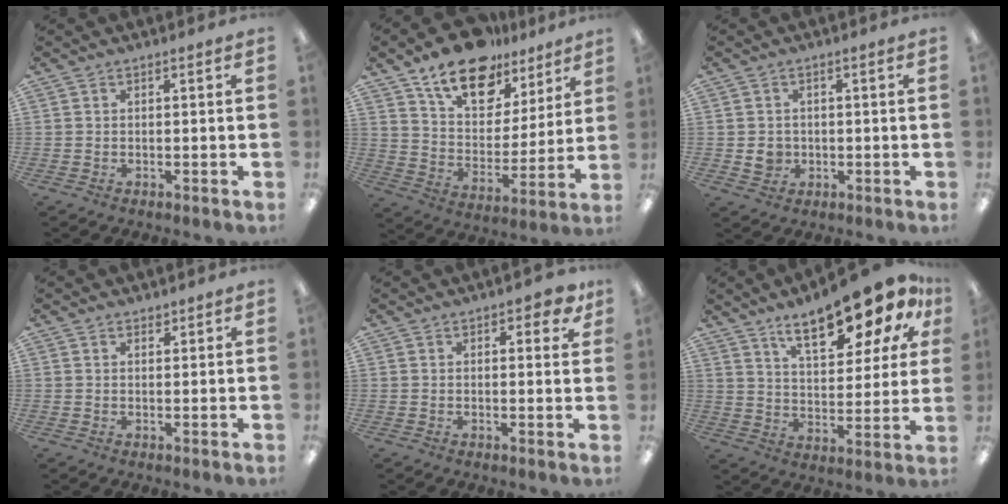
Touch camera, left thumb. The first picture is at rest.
{"total": 17.5, "force": [12.8, 9.2, 7.6], "torque": [-0.142, -0.076, 0.231]}
{"total": 3.6, "force": [-0.2, 3.4, 1.2], "torque": [-0.008, 0.000, -0.004]}
{"total": 1.5, "force": [1.3, 0.8, 0.2], "torque": [0.003, -0.003, 0.023]}
{"total": 3.7, "force": [2.4, 1.7, 2.2], "torque": [-0.024, -0.004, 0.038]}
{"total": 19.5, "force": [13.5, 6.5, 12.5], "torque": [-0.183, -0.084, 0.222]}